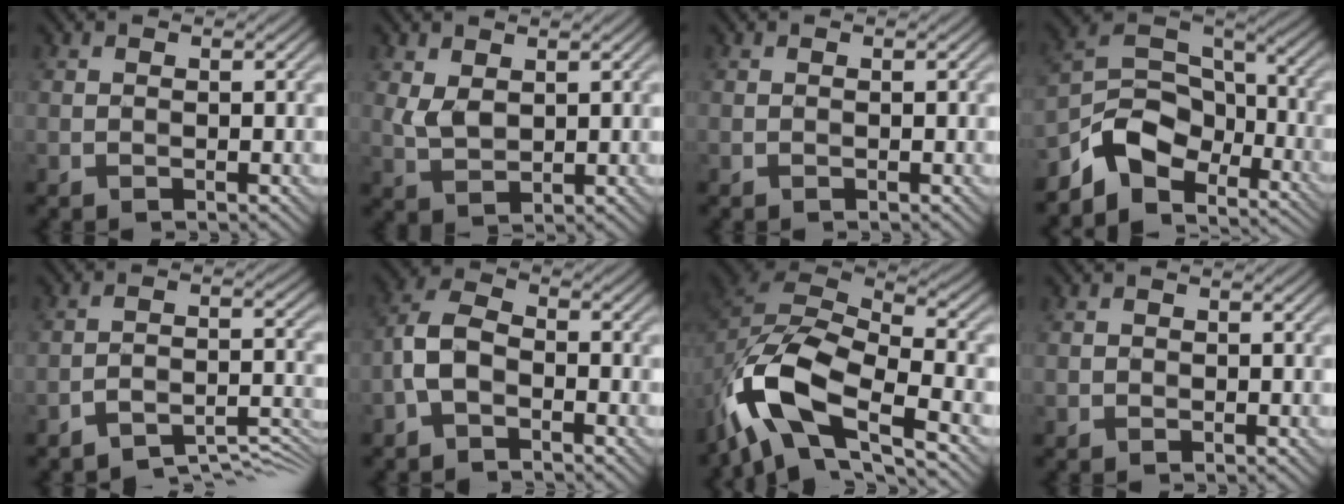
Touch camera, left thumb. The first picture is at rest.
{"total": 2.7, "force": [1.2, 1.5, 1.9], "torque": [-0.052, 0.000, 0.029]}
{"total": 0.0}
{"total": 9.9, "force": [-6.8, 5.4, 4.8], "torque": [-0.087, -0.003, -0.138]}
{"total": 5.7, "force": [-5.1, 0.9, 2.3], "torque": [-0.039, 0.005, -0.082]}
{"total": 4.6, "force": [-2.2, 2.2, 3.3], "torque": [-0.076, 0.014, -0.054]}
{"total": 12.6, "force": [-7.1, 6.0, 8.5], "torque": [-0.183, -0.019, -0.138]}
{"total": 0.5, "force": [-0.2, 0.5, 0.0], "torque": [-0.001, -0.002, -0.005]}